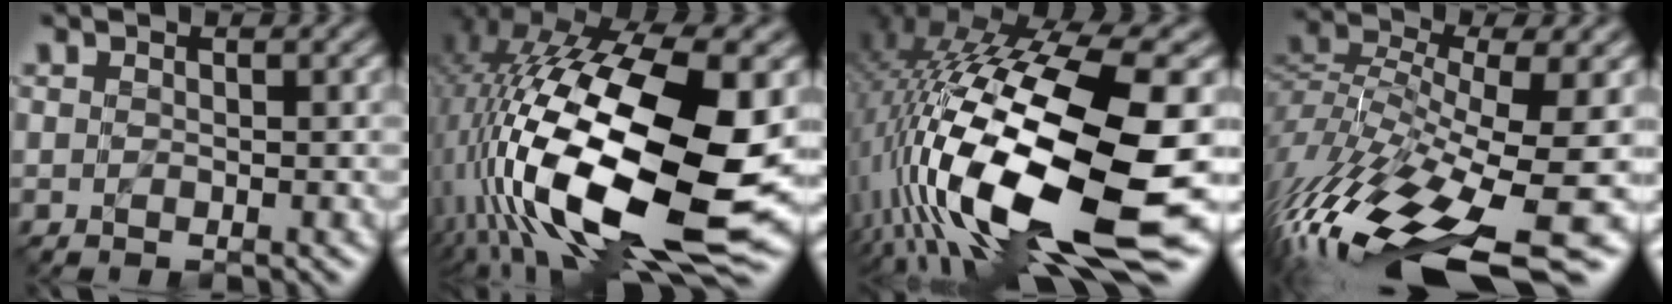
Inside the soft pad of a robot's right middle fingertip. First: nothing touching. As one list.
[{"total": 19.0, "force": [-2.6, 8.9, 16.6], "torque": [-0.324, -0.034, -0.036]}, {"total": 19.0, "force": [-2.4, 7.3, 17.4], "torque": [-0.318, -0.042, -0.023]}, {"total": 14.3, "force": [-6.3, 4.8, 11.9], "torque": [-0.245, 0.008, -0.111]}]